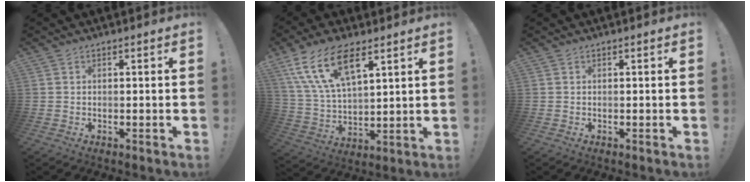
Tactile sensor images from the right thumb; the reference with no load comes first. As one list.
[{"total": 16.3, "force": [9.3, 7.1, 11.3], "torque": [-0.229, -0.032, 0.170]}, {"total": 0.0}]